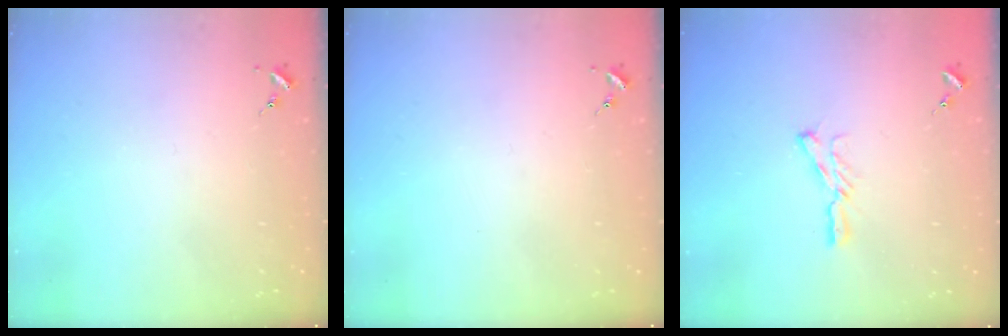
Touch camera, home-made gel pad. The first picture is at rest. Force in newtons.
{"total": 0.0}
{"total": 6.4, "press": 6.3, "slide": 0.6}